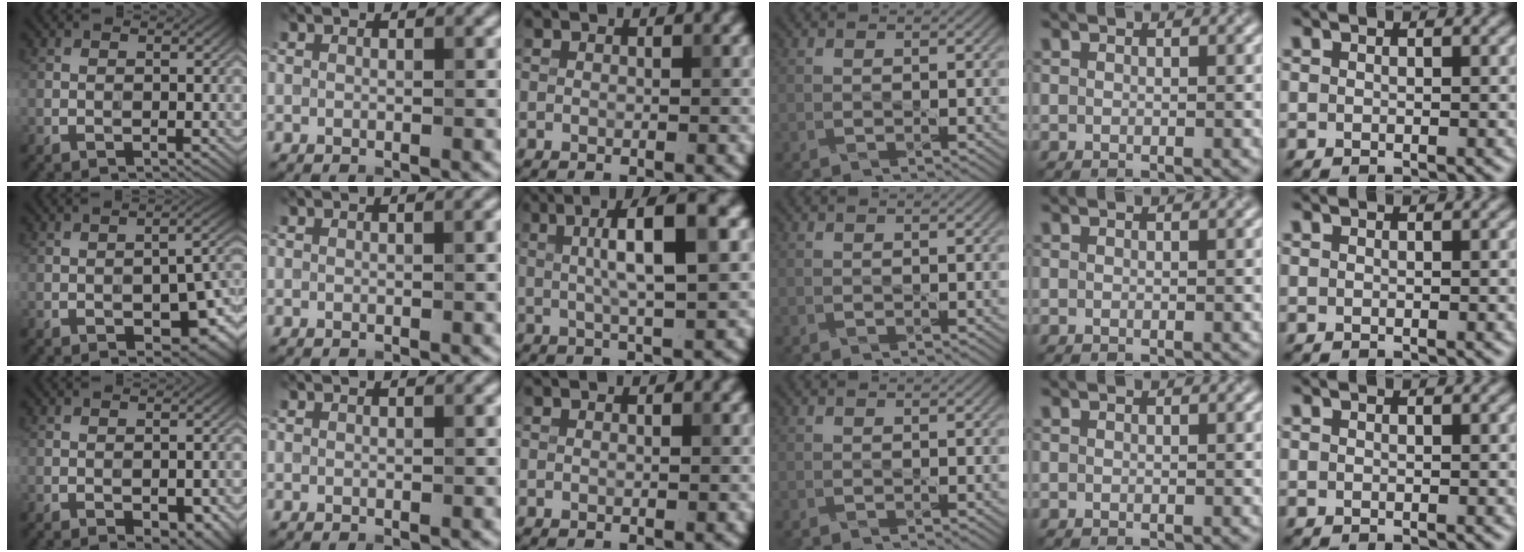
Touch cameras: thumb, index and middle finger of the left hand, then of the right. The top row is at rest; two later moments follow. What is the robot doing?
{"motion": "dispense", "object": "glue bottle"}